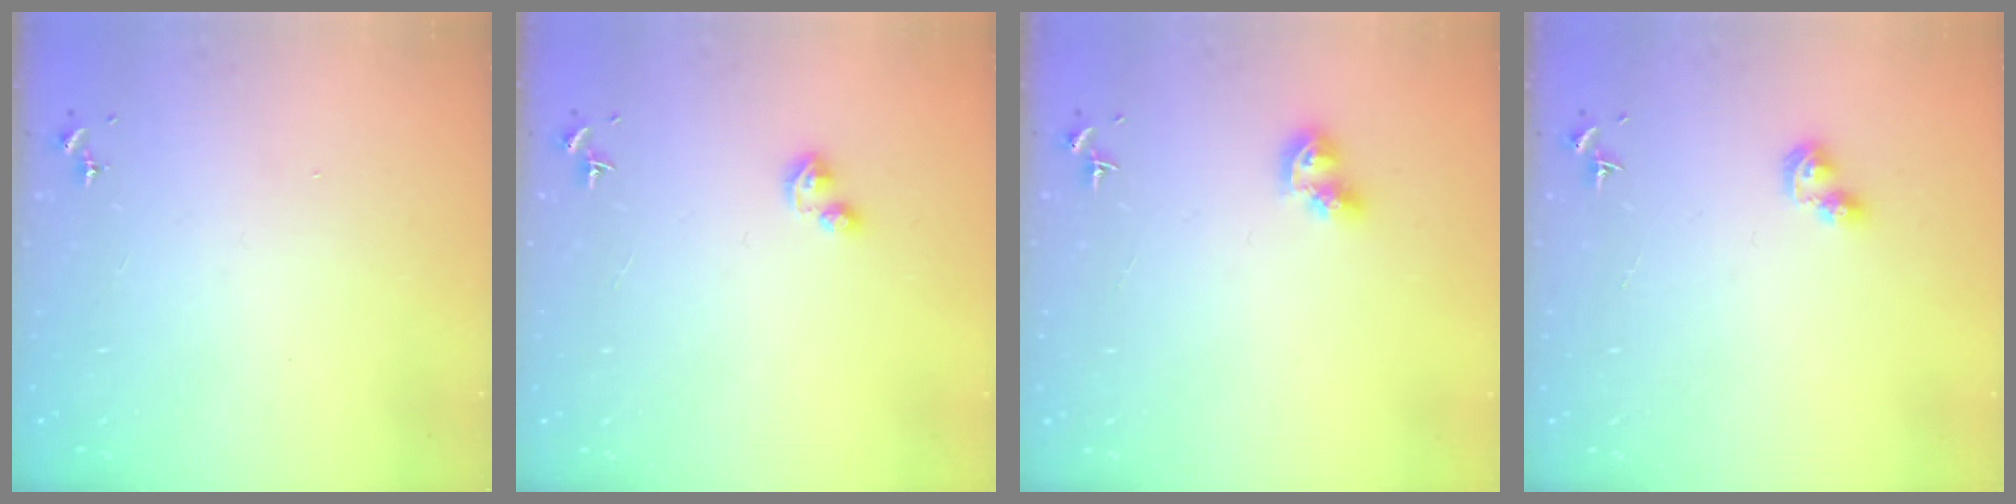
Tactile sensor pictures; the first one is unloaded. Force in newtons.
{"total": 3.6, "press": 3.5, "slide": 0.8}
{"total": 8.3, "press": 8.3, "slide": 1.0}
{"total": 5.5, "press": 5.5, "slide": 0.6}